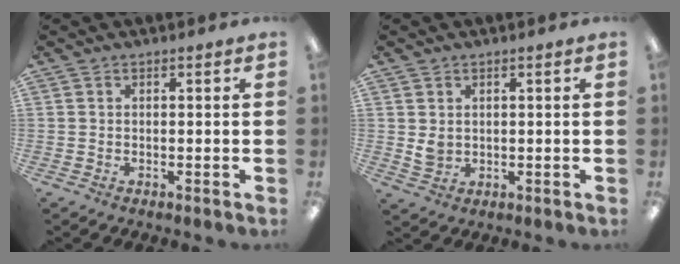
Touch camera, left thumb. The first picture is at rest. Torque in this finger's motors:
{"motor_torque": [-0.25, 0.34, 0.18, -0.34, 0.00]}